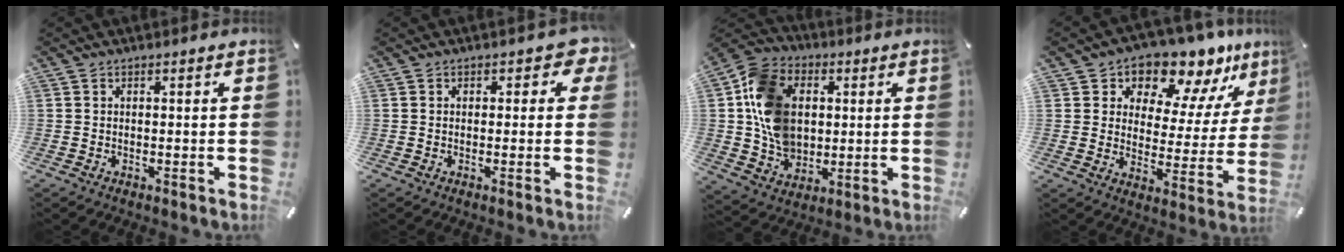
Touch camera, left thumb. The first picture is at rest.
{"total": 3.3, "force": [0.8, 2.1, 2.5], "torque": [-0.026, 0.001, 0.008]}
{"total": 14.5, "force": [1.5, 12.0, 8.1], "torque": [-0.183, 0.016, 0.034]}
{"total": 11.7, "force": [10.4, 5.1, 2.0], "torque": [-0.042, -0.100, 0.185]}